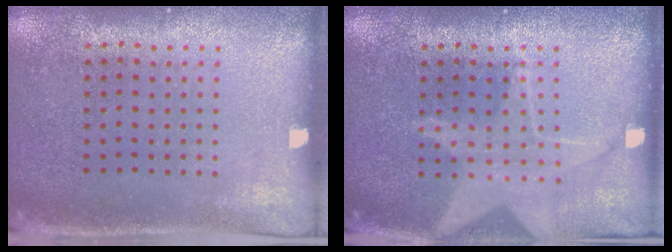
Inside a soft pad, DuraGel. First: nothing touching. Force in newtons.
{"total": 1.6, "press": 1.4, "slide": 0.7}